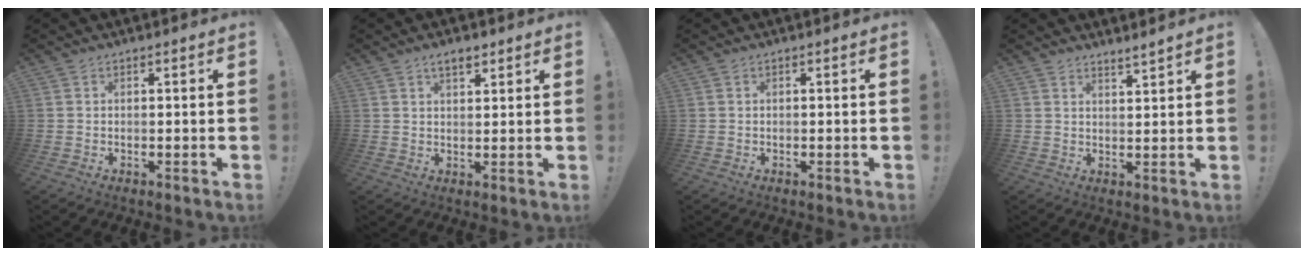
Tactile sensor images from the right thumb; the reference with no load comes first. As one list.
[{"total": 3.9, "force": [2.7, 1.8, 2.2], "torque": [-0.027, -0.014, 0.046]}, {"total": 0.0}, {"total": 3.2, "force": [3.1, 0.0, 0.9], "torque": [-0.009, -0.027, 0.052]}]